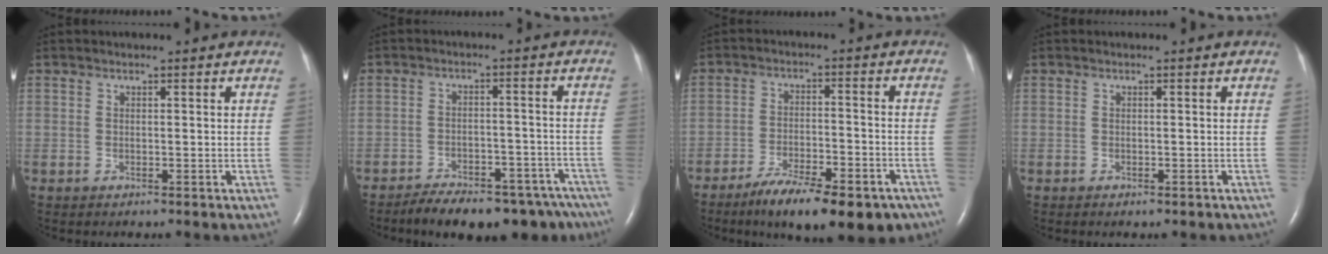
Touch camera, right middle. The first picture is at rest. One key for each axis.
{"total": 18.3, "fx": -15.2, "fy": 7.1, "fz": 7.4, "tx": -0.079, "ty": 0.018, "tz": -0.190}
{"total": 14.9, "fx": -10.8, "fy": 4.3, "fz": 9.3, "tx": -0.114, "ty": -0.004, "tz": -0.163}
{"total": 0.8, "fx": -0.6, "fy": 0.3, "fz": 0.4, "tx": -0.007, "ty": -0.001, "tz": -0.005}